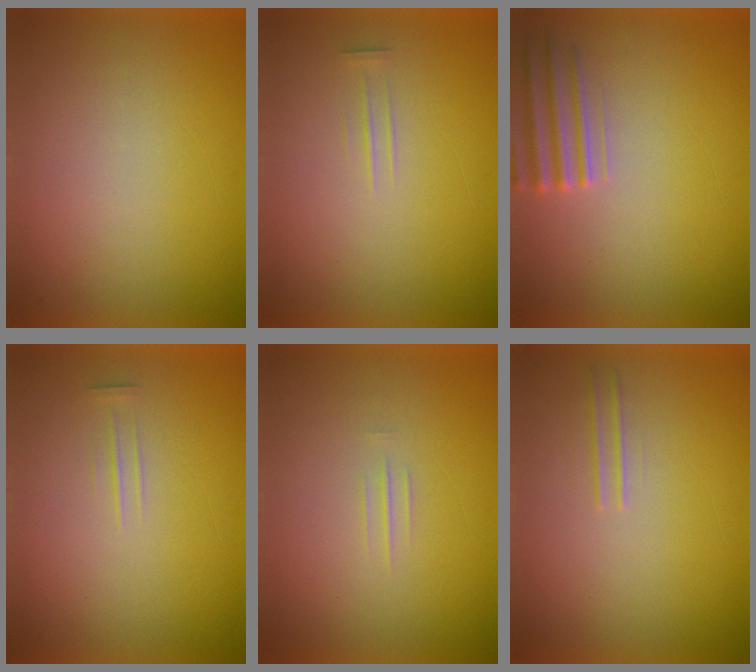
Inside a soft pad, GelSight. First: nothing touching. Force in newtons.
{"total": 1.4}
{"total": 2.8}
{"total": 1.4}
{"total": 1.2}
{"total": 1.5}